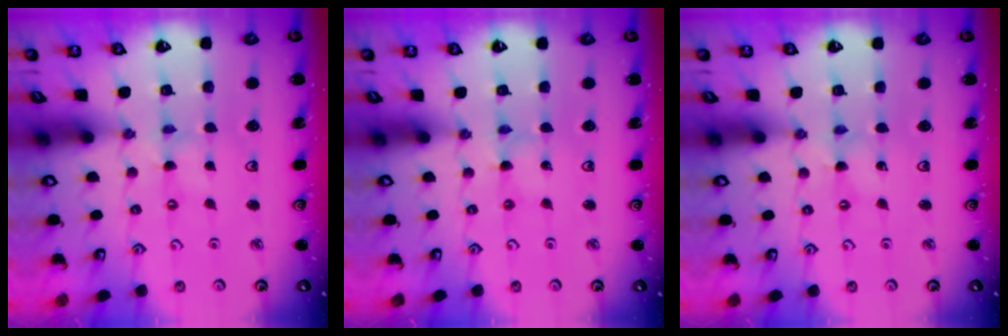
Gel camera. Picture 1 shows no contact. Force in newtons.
{"total": 1.3, "press": 1.3, "slide": 0.1}
{"total": 0.0}